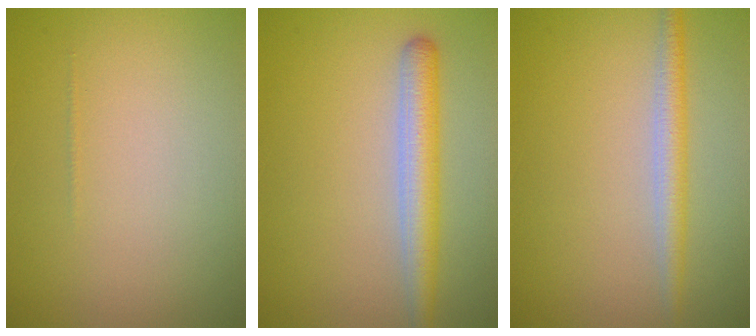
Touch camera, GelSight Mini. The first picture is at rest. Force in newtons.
{"total": 3.6, "press": 3.6, "slide": 0.2}
{"total": 2.4, "press": 2.4, "slide": 0.1}